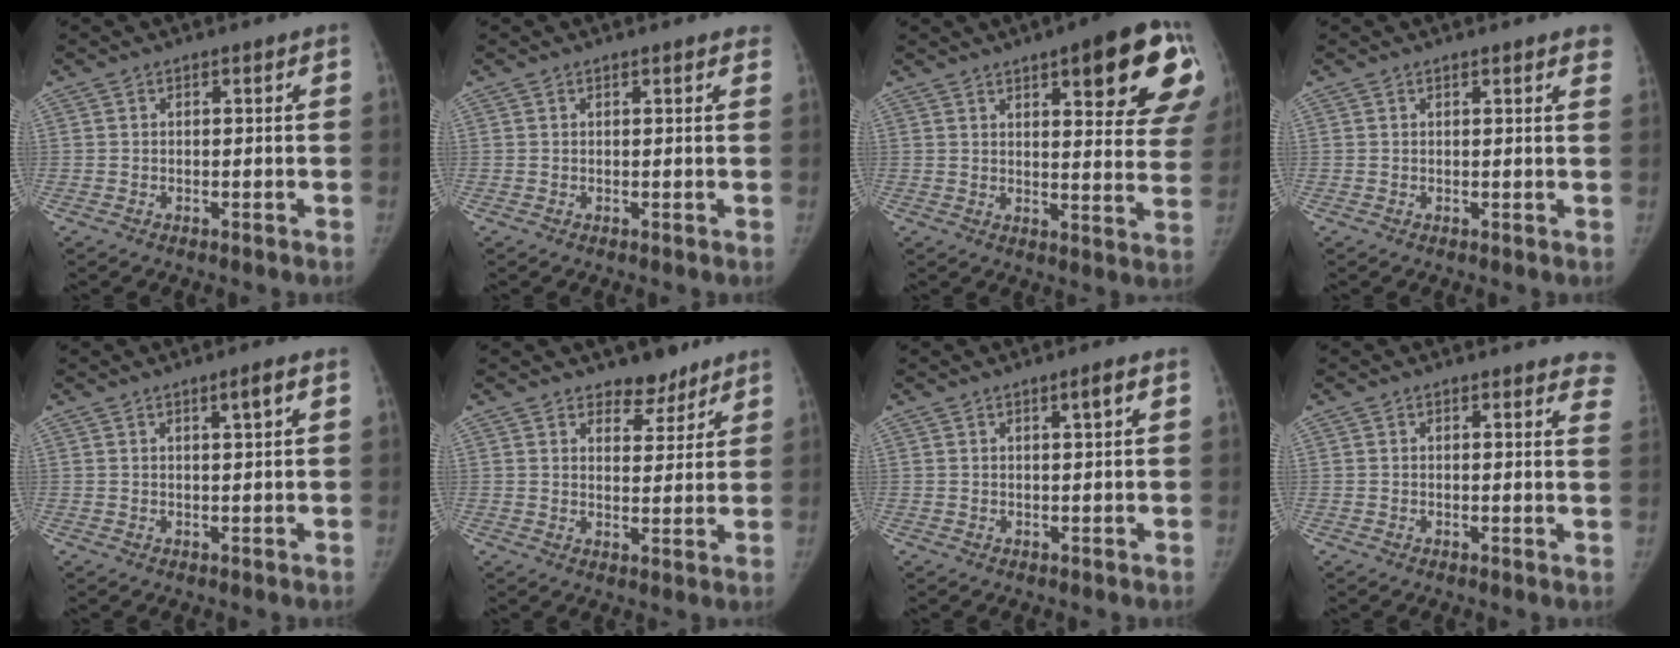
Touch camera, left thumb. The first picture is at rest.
{"total": 1.9, "force": [1.6, 0.6, 0.8], "torque": [0.004, 0.004, 0.012]}
{"total": 21.0, "force": [10.5, 5.9, 17.2], "torque": [-0.182, -0.032, 0.126]}
{"total": 4.1, "force": [3.4, 0.8, 2.1], "torque": [-0.008, -0.004, 0.027]}
{"total": 2.2, "force": [1.0, 0.0, 2.0], "torque": [-0.028, -0.004, 0.017]}
{"total": 5.7, "force": [4.5, 3.0, 1.6], "torque": [0.013, -0.030, 0.069]}
{"total": 1.7, "force": [0.8, 0.0, 1.6], "torque": [-0.022, -0.003, 0.013]}
{"total": 7.4, "force": [6.8, 2.0, 2.4], "torque": [0.011, -0.026, 0.046]}